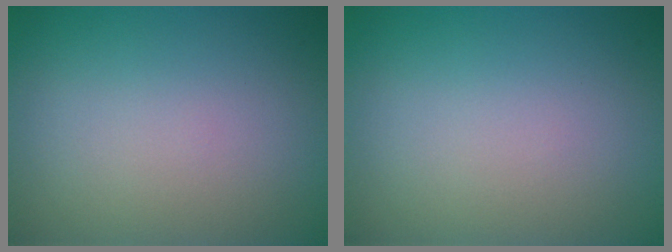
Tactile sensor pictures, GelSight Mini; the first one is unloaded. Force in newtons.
{"total": 0.0}